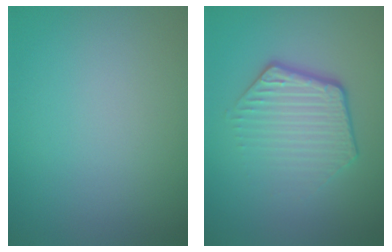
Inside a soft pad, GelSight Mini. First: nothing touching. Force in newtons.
{"total": 4.1, "press": 3.0, "slide": 2.9}